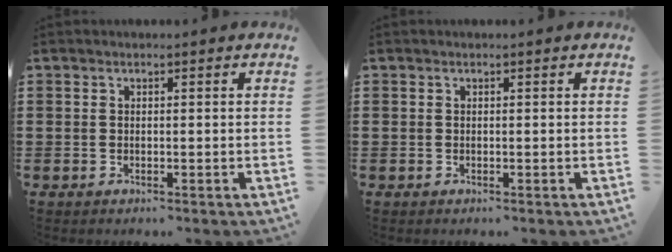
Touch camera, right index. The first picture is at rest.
{"total": 0.0}